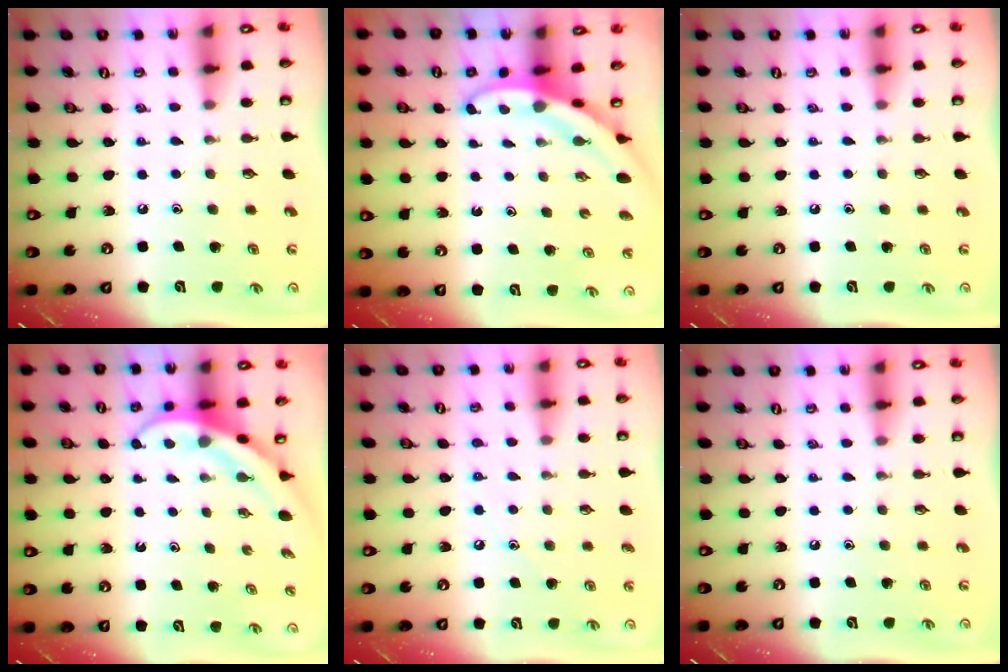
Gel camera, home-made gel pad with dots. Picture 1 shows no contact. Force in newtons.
{"total": 3.8, "press": 3.8, "slide": 0.2}
{"total": 0.0}
{"total": 4.0, "press": 4.0, "slide": 0.4}
{"total": 4.7, "press": 4.6, "slide": 0.6}
{"total": 0.0}